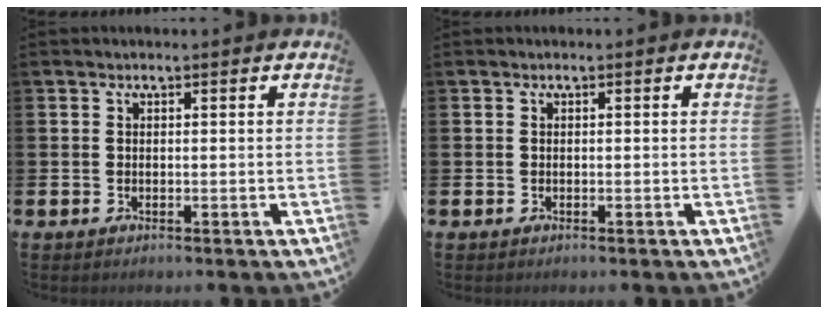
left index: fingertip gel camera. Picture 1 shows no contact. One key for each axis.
{"total": 0.0}